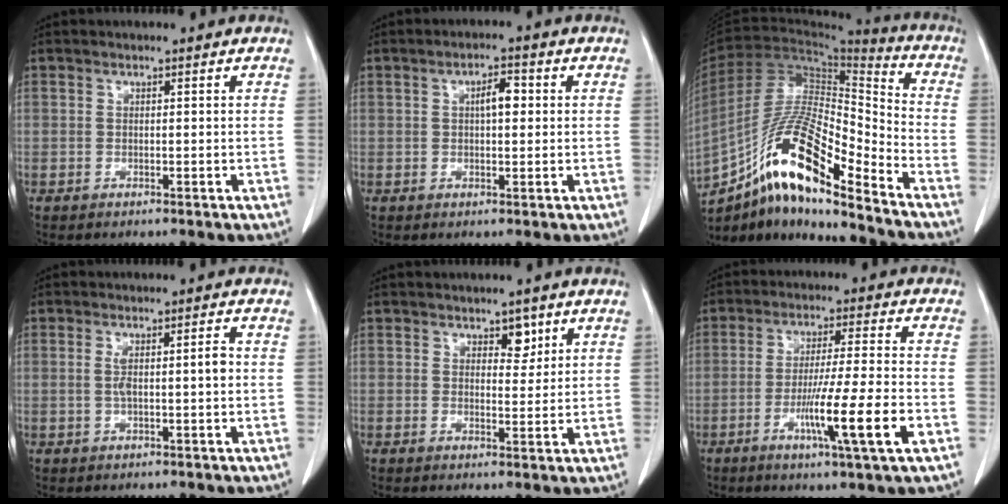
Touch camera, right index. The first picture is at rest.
{"total": 3.5, "force": [0.6, 1.2, 3.2], "torque": [-0.054, 0.007, 0.009]}
{"total": 19.4, "force": [-13.1, 2.5, 14.0], "torque": [-0.281, -0.003, -0.237]}
{"total": 3.7, "force": [0.1, 0.4, 3.6], "torque": [-0.067, 0.009, 0.004]}
{"total": 2.9, "force": [1.7, 1.6, 1.7], "torque": [-0.018, -0.003, 0.027]}
{"total": 11.7, "force": [-4.2, -0.9, 10.9], "torque": [-0.192, -0.019, -0.073]}